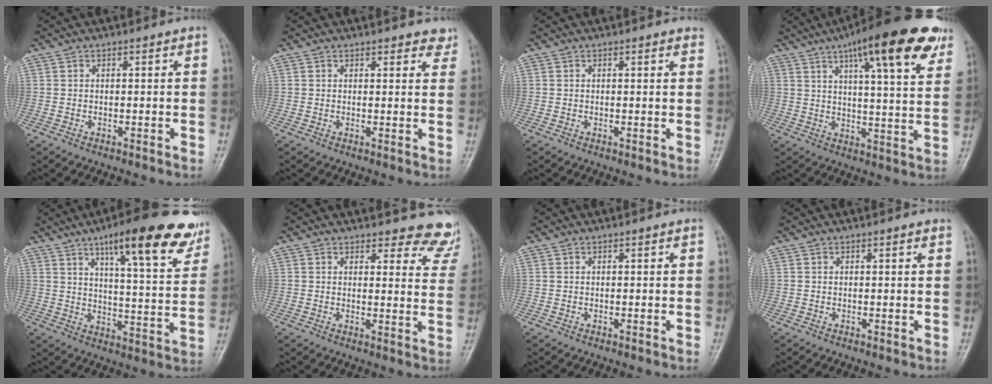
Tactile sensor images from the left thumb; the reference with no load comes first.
{"total": 3.5, "force": [3.0, 1.5, 0.9], "torque": [0.021, -0.013, 0.022]}
{"total": 1.2, "force": [0.9, 0.3, 0.7], "torque": [-0.005, 0.000, 0.008]}
{"total": 20.3, "force": [11.4, 4.9, 16.1], "torque": [-0.213, -0.022, 0.161]}
{"total": 20.0, "force": [12.6, 4.5, 14.8], "torque": [-0.174, -0.049, 0.174]}
{"total": 10.0, "force": [9.4, 3.2, 1.0], "torque": [0.041, -0.074, 0.073]}
{"total": 0.0}
{"total": 0.6, "force": [0.4, 0.1, 0.5], "torque": [-0.007, 0.000, 0.003]}